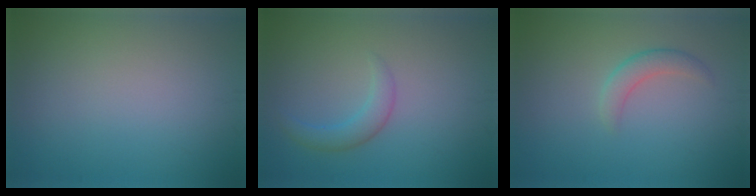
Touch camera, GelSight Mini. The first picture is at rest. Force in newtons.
{"total": 2.0, "press": 2.0, "slide": 0.1}
{"total": 1.9, "press": 1.9, "slide": 0.1}